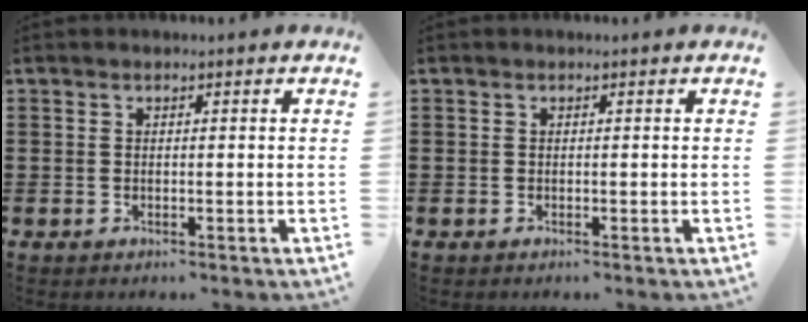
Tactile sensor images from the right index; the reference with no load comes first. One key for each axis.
{"total": 0.0}